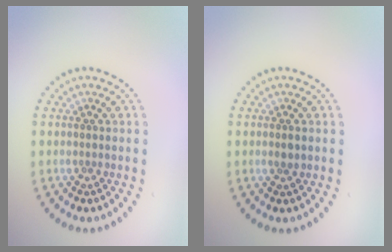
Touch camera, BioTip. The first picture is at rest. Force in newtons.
{"total": 0.9, "press": 0.8, "slide": 0.3}